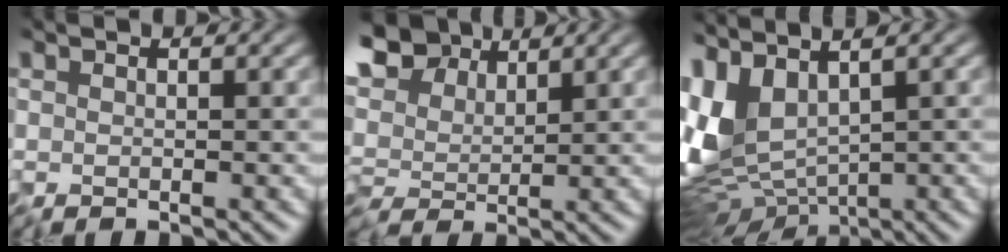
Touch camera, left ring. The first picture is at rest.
{"total": 7.3, "force": [4.2, 3.9, 4.6], "torque": [-0.116, 0.019, 0.053]}
{"total": 7.0, "force": [1.0, 3.9, 5.7], "torque": [-0.133, -0.015, 0.018]}